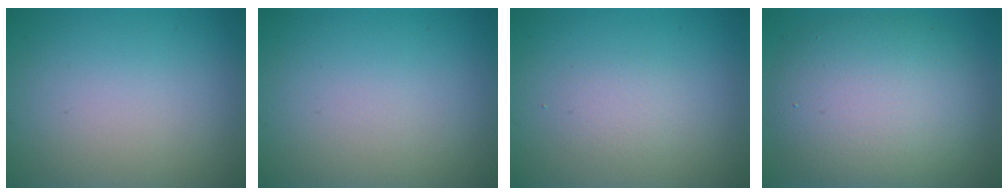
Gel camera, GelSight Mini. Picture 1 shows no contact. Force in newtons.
{"total": 0.0}
{"total": 1.3, "press": 1.3, "slide": 0.0}
{"total": 9.0, "press": 8.9, "slide": 0.9}